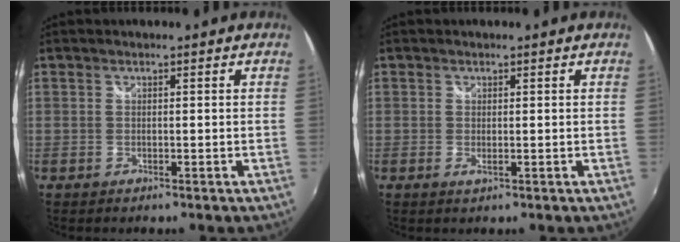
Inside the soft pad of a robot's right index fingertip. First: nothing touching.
{"total": 0.8, "force": [0.1, 0.2, 0.7], "torque": [-0.014, -0.002, -0.001]}